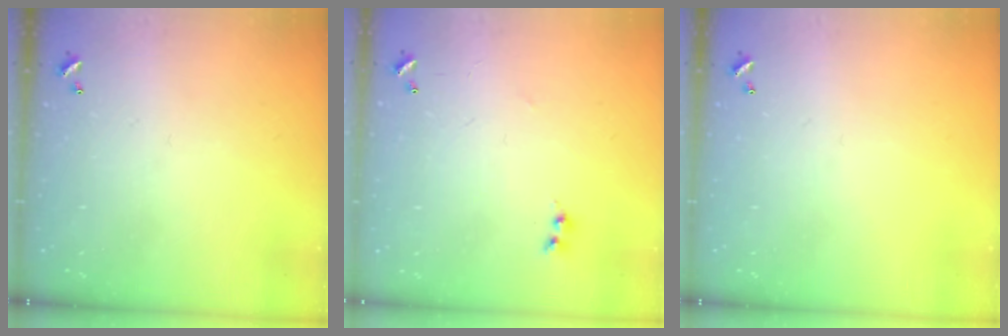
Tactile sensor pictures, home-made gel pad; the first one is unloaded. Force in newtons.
{"total": 1.8, "press": 1.8, "slide": 0.3}
{"total": 0.0}